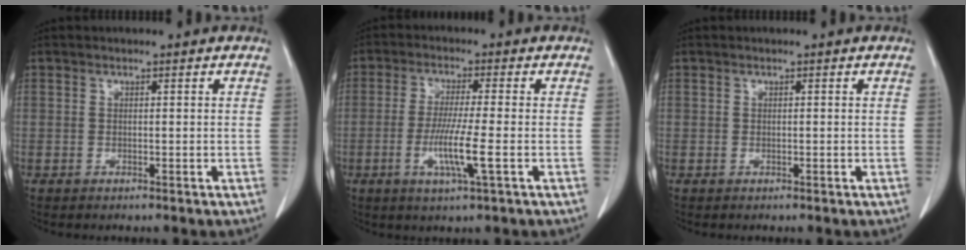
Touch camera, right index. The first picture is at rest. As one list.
[{"total": 6.9, "force": [-1.9, -0.4, 6.7], "torque": [-0.128, -0.016, -0.037]}, {"total": 0.0}]